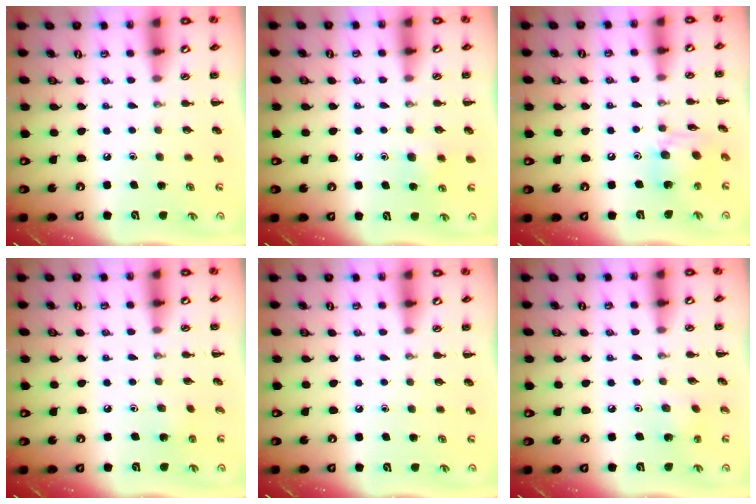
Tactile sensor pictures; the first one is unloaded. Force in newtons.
{"total": 5.5, "press": 5.2, "slide": 1.9}
{"total": 8.8, "press": 8.8, "slide": 0.6}
{"total": 1.5, "press": 1.4, "slide": 0.5}
{"total": 0.0}
{"total": 1.5, "press": 1.4, "slide": 0.6}